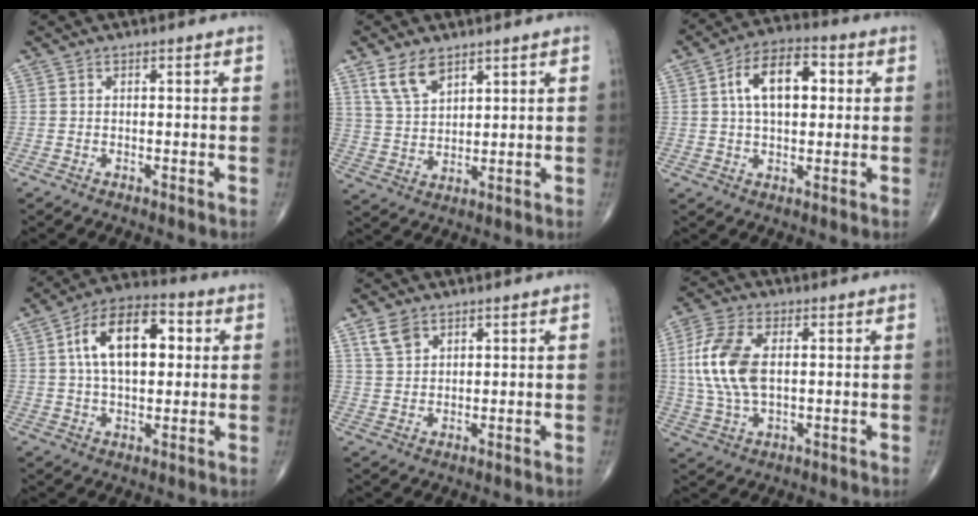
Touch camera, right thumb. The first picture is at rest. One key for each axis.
{"total": 7.3, "fx": 4.7, "fy": 3.7, "fz": 4.1, "tx": -0.067, "ty": -0.021, "tz": 0.101}
{"total": 11.8, "fx": 2.4, "fy": 6.6, "fz": 9.5, "tx": -0.142, "ty": 0.018, "tz": 0.033}
{"total": 15.4, "fx": 3.2, "fy": 8.5, "fz": 12.4, "tx": -0.190, "ty": 0.018, "tz": 0.048}
{"total": 4.4, "fx": 2.7, "fy": 3.0, "fz": 1.7, "tx": -0.020, "ty": -0.011, "tz": 0.057}
{"total": 13.0, "fx": 1.7, "fy": 7.1, "fz": 10.8, "tx": -0.237, "ty": 0.003, "tz": 0.033}